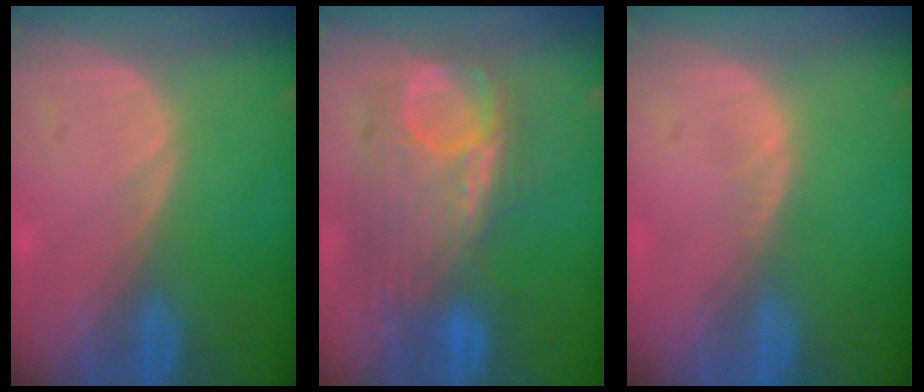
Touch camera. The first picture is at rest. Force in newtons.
{"total": 9.9, "press": 9.6, "slide": 2.5}
{"total": 0.7, "press": 0.6, "slide": 0.3}